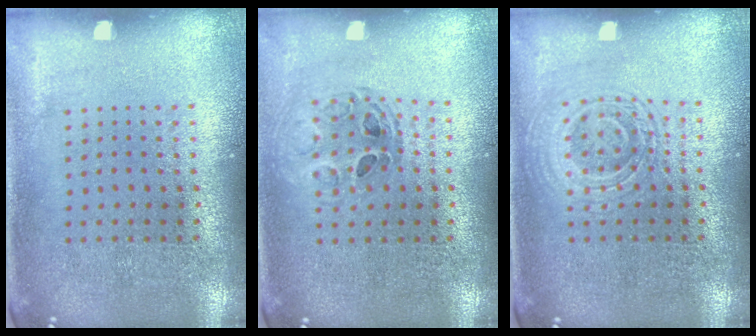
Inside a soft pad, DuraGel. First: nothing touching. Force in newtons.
{"total": 0.8, "press": 0.8, "slide": 0.1}
{"total": 2.9, "press": 2.8, "slide": 0.6}